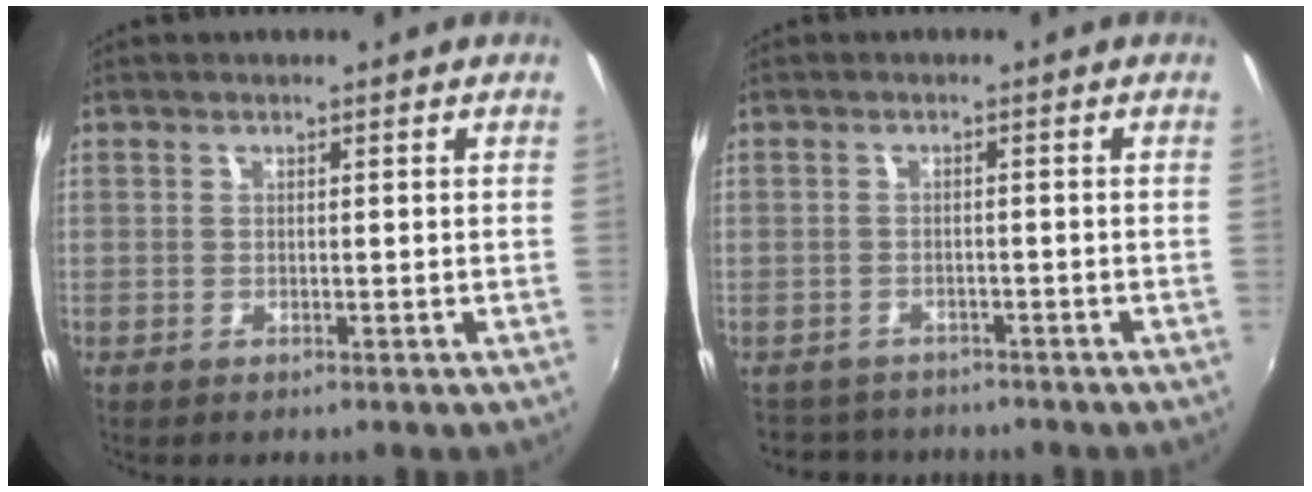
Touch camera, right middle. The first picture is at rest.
{"total": 4.7, "force": [-3.9, 2.7, 0.2], "torque": [-0.012, 0.014, -0.064]}